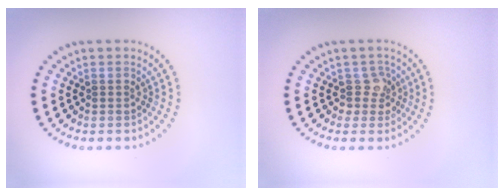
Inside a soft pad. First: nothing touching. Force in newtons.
{"total": 2.0, "press": 1.5, "slide": 1.3}